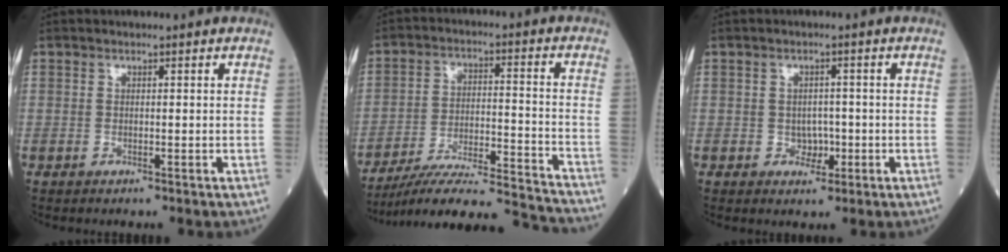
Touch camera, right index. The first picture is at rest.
{"total": 20.0, "force": [-18.9, 0.1, 6.6], "torque": [-0.092, -0.005, -0.281]}
{"total": 2.7, "force": [-0.6, 2.1, 1.6], "torque": [-0.016, 0.004, -0.007]}